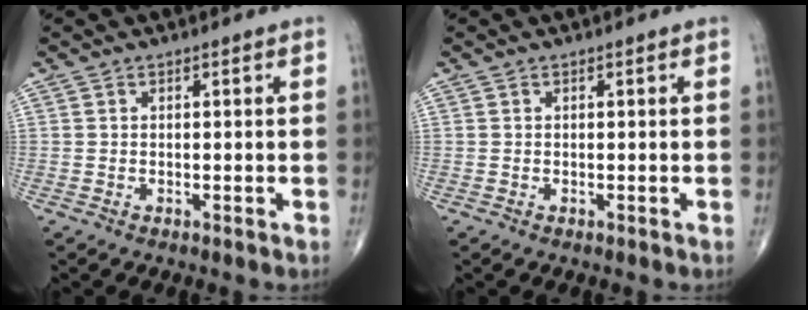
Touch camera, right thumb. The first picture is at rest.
{"total": 0.0}